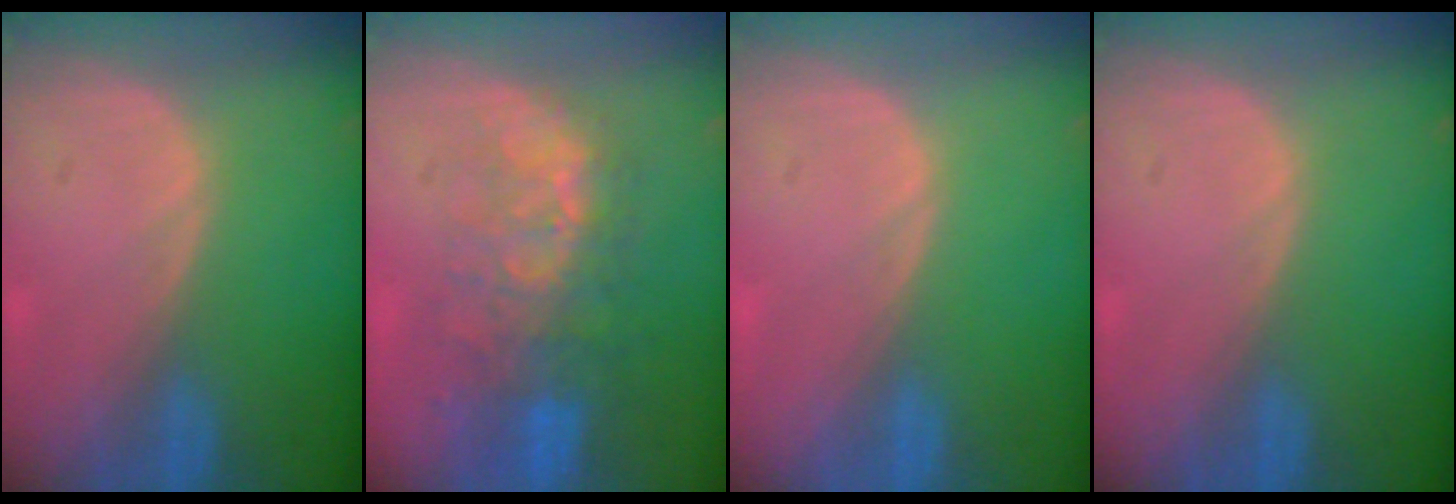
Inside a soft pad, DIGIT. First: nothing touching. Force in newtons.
{"total": 10.1, "press": 8.6, "slide": 5.3}
{"total": 0.0}
{"total": 0.0}